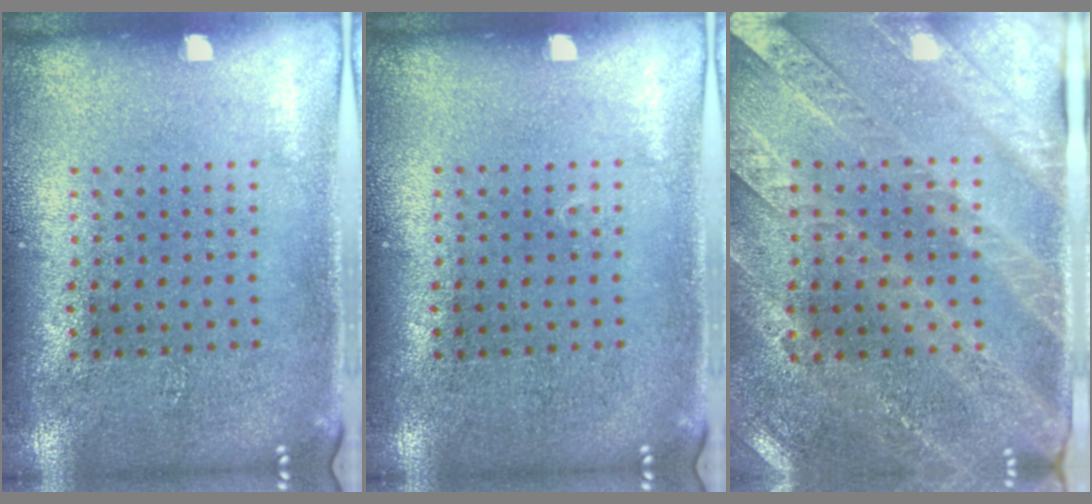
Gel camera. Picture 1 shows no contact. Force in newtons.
{"total": 0.0}
{"total": 2.8, "press": 2.6, "slide": 1.0}